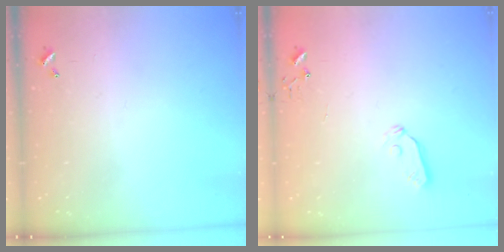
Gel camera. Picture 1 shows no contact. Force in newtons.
{"total": 5.0, "press": 4.9, "slide": 0.6}